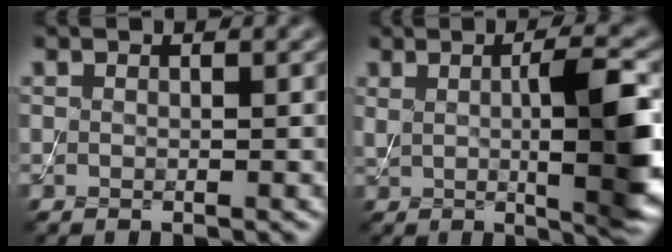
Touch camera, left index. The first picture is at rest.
{"total": 7.5, "force": [0.5, 1.7, 7.2], "torque": [-0.105, 0.000, 0.012]}